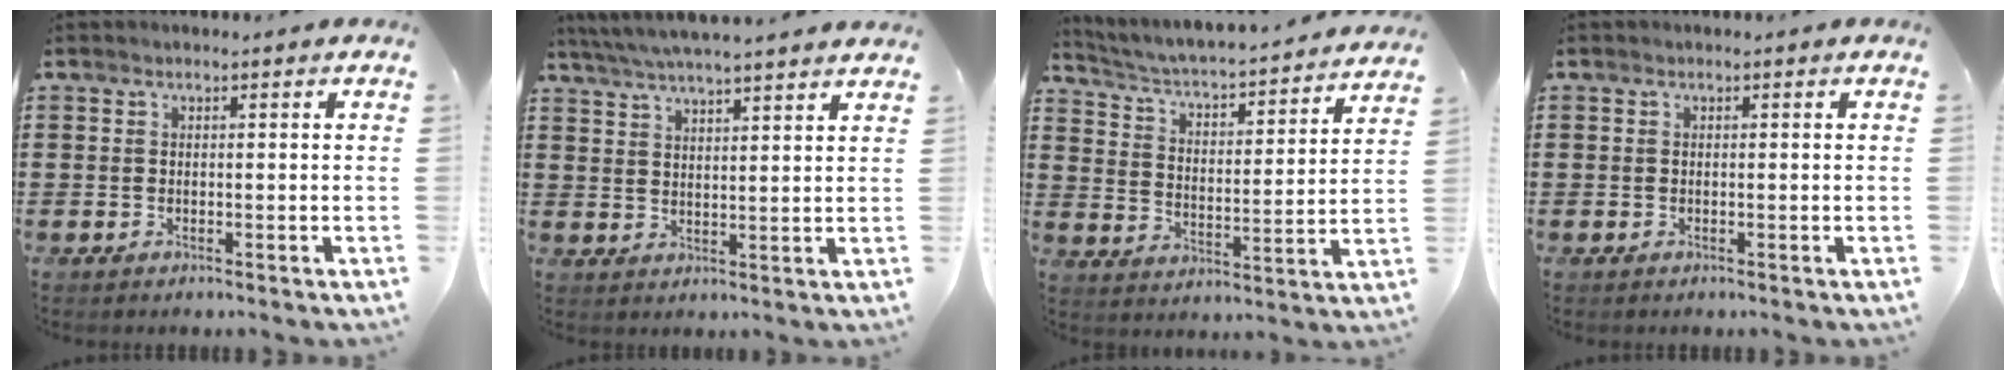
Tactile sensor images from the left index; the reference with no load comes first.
{"total": 4.7, "force": [4.5, -0.5, 1.3], "torque": [-0.040, -0.020, 0.080]}
{"total": 3.0, "force": [2.9, -0.2, 1.0], "torque": [-0.036, -0.035, 0.036]}
{"total": 0.0}